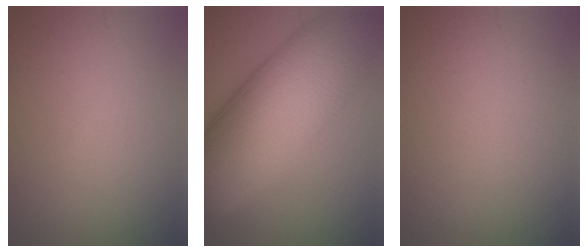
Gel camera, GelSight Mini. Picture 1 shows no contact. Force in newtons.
{"total": 16.0, "press": 16.0, "slide": 0.6}
{"total": 0.0}